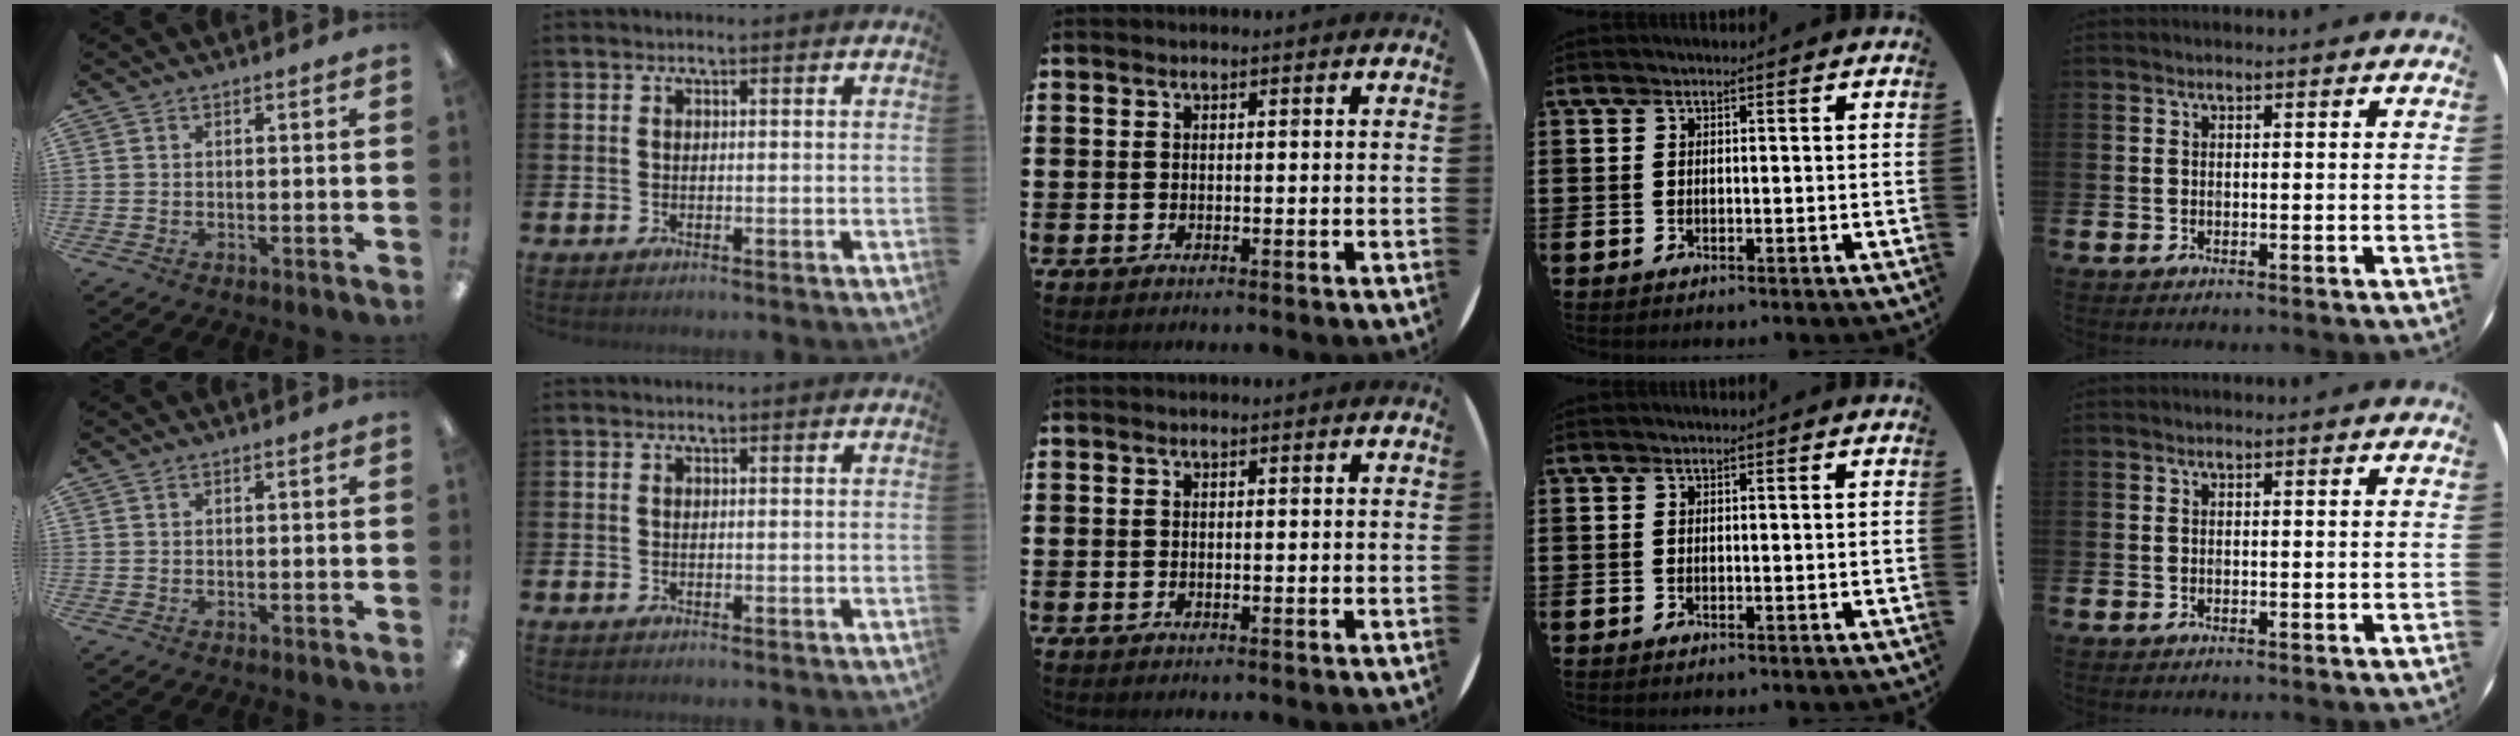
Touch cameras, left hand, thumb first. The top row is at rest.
{}